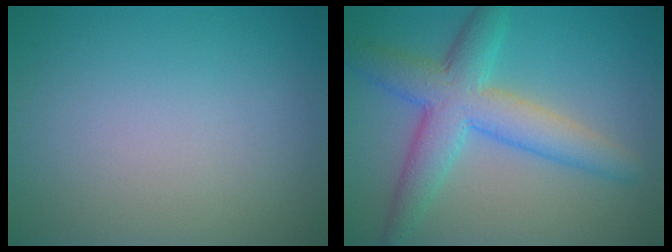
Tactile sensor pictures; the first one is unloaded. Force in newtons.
{"total": 6.3, "press": 6.3, "slide": 0.2}